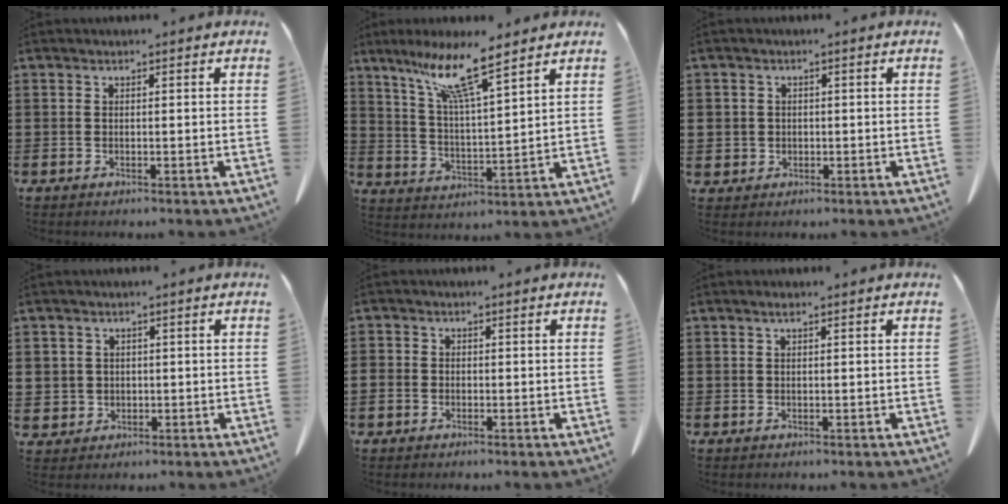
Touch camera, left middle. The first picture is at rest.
{"total": 11.1, "force": [8.2, 1.1, 7.4], "torque": [-0.166, -0.026, 0.140]}
{"total": 1.9, "force": [-0.1, 1.9, 0.1], "torque": [-0.012, 0.008, -0.005]}
{"total": 2.5, "force": [0.2, 2.5, 0.1], "torque": [-0.017, 0.009, 0.000]}
{"total": 1.3, "force": [-0.5, 1.1, 0.3], "torque": [-0.009, 0.004, -0.010]}
{"total": 0.5, "force": [0.2, 0.3, 0.4], "torque": [-0.009, 0.004, 0.004]}